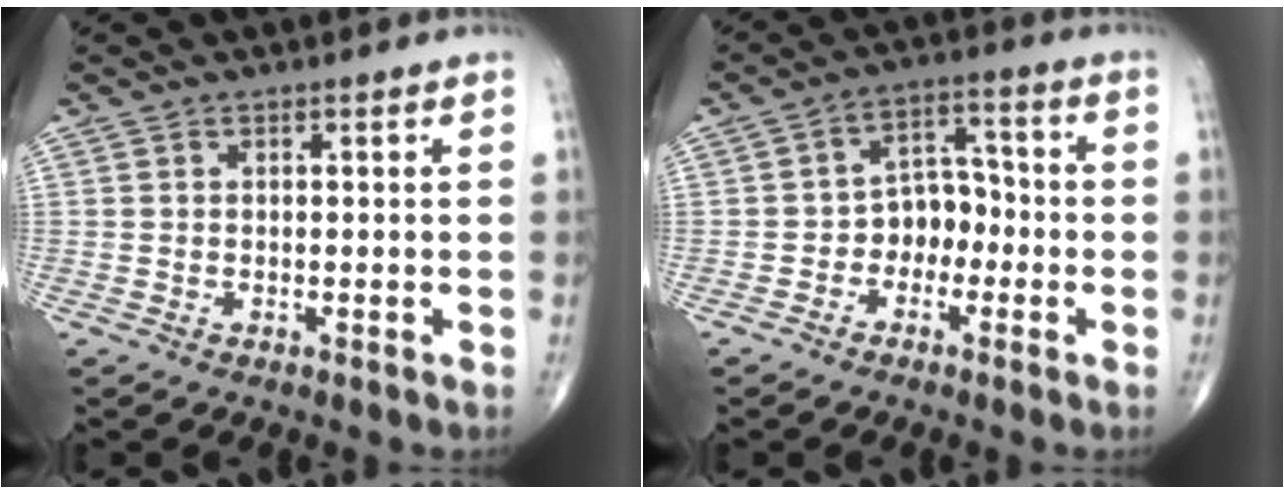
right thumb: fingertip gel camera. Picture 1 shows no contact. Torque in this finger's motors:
{"motor_torque": [-0.21, 0.45, 0.23, -0.19, 0.07]}